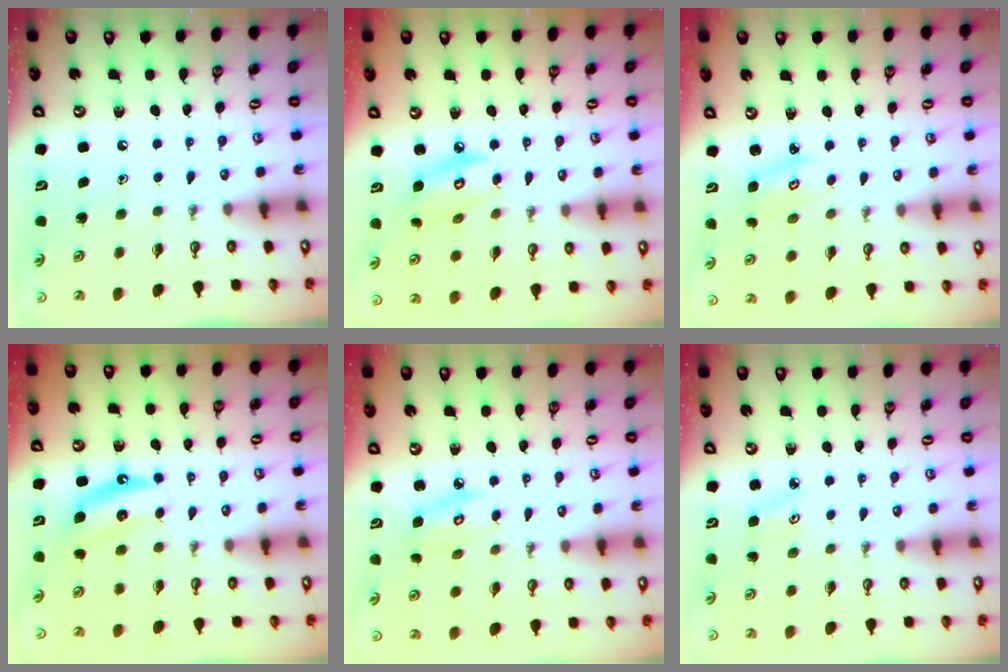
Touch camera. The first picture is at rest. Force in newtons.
{"total": 8.1, "press": 8.1, "slide": 0.5}
{"total": 3.0, "press": 3.0, "slide": 0.4}
{"total": 6.3, "press": 6.2, "slide": 0.8}
{"total": 4.9, "press": 4.9, "slide": 0.2}
{"total": 2.6, "press": 2.6, "slide": 0.3}